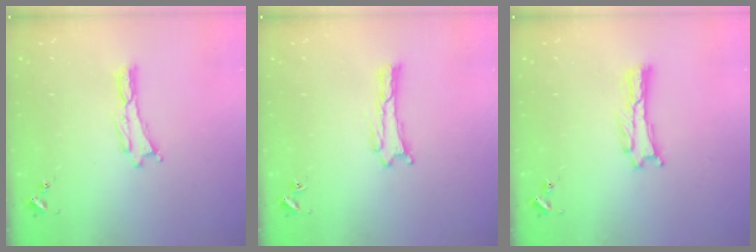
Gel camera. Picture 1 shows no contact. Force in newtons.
{"total": 0.0}
{"total": 0.7, "press": 0.7, "slide": 0.2}